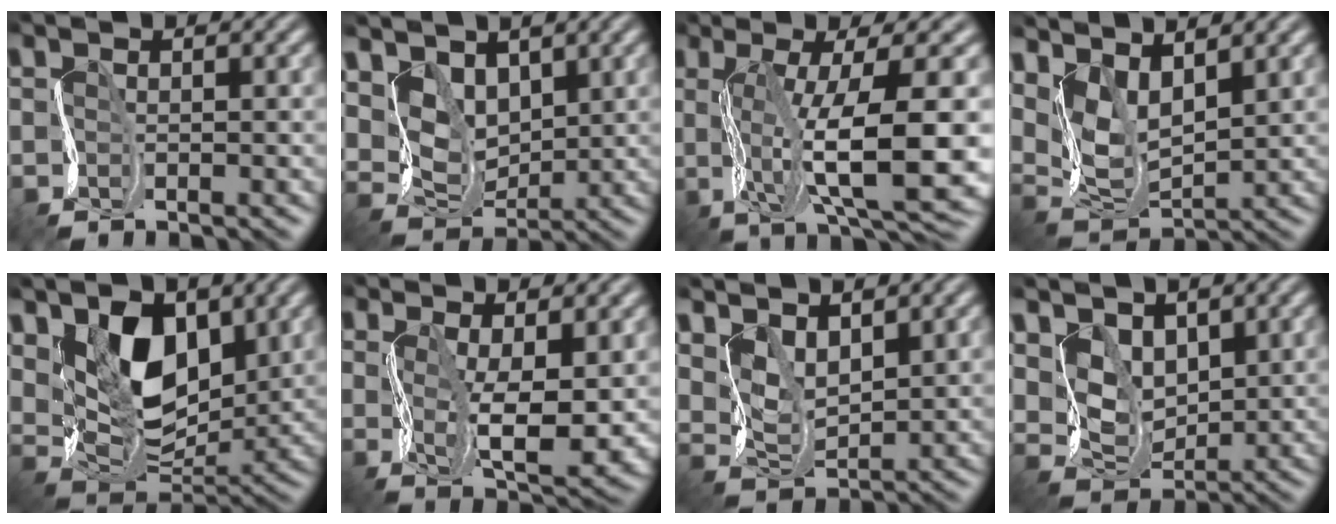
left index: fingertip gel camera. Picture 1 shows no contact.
{"total": 5.2, "force": [3.3, 3.5, 2.1], "torque": [-0.058, -0.004, 0.066]}
{"total": 11.1, "force": [0.3, 2.7, 10.7], "torque": [-0.167, -0.003, 0.018]}
{"total": 5.7, "force": [3.7, 2.6, 3.4], "torque": [-0.079, 0.000, 0.077]}
{"total": 9.0, "force": [3.9, 5.5, 6.0], "torque": [-0.120, -0.008, 0.070]}
{"total": 7.5, "force": [0.6, 2.6, 7.0], "torque": [-0.126, -0.009, 0.017]}
{"total": 4.1, "force": [3.2, 1.9, 1.7], "torque": [-0.048, -0.002, 0.070]}
{"total": 4.8, "force": [3.2, 3.1, 1.8], "torque": [-0.054, -0.005, 0.064]}